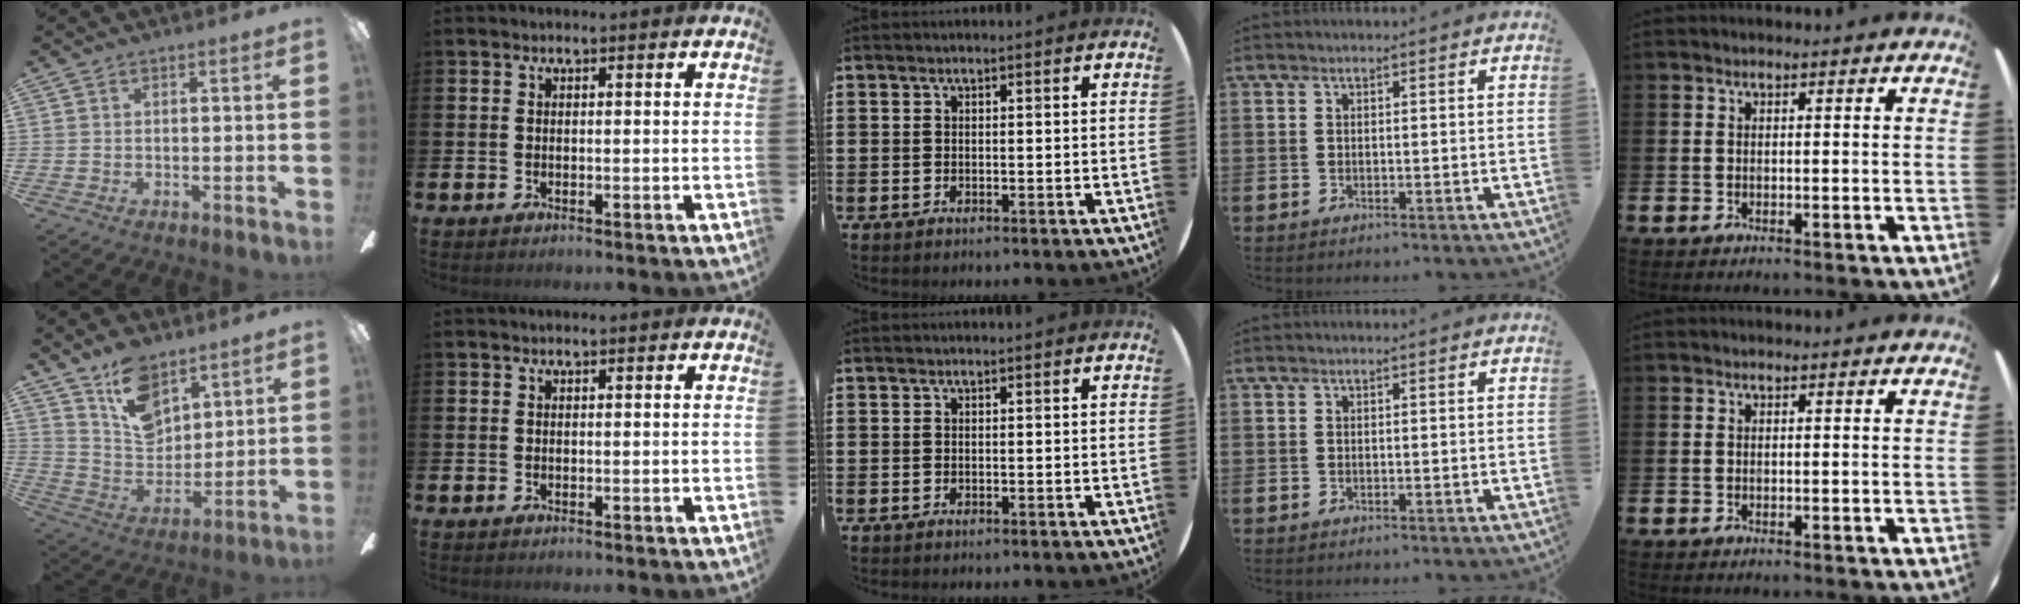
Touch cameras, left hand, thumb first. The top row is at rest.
{"thumb": {"total": 13.9, "force": [9.6, 8.0, 6.1], "torque": [-0.112, -0.050, 0.185]}}